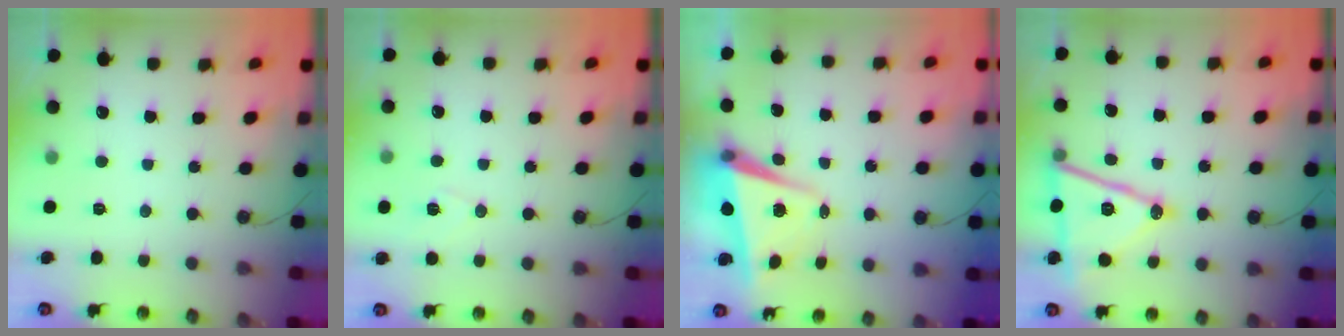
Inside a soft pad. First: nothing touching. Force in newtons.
{"total": 7.3, "press": 5.7, "slide": 4.5}
{"total": 5.8, "press": 5.7, "slide": 1.2}
{"total": 15.5, "press": 15.0, "slide": 3.8}